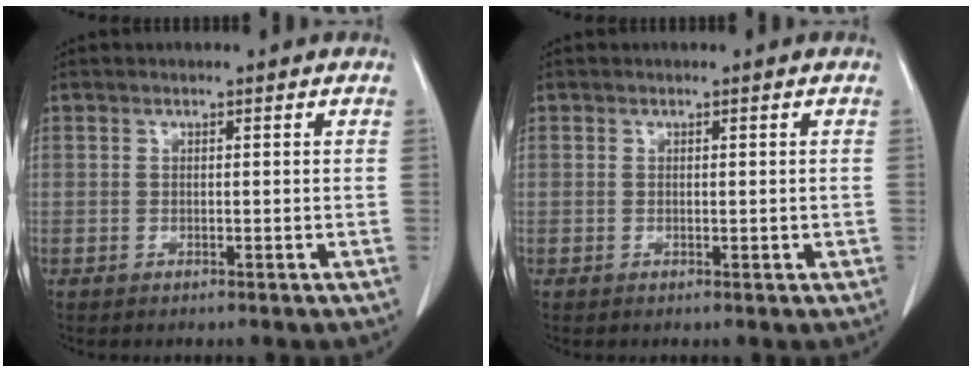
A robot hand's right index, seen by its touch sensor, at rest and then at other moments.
{"total": 0.7, "force": [0.0, 0.5, 0.6], "torque": [-0.007, -0.001, 0.001]}